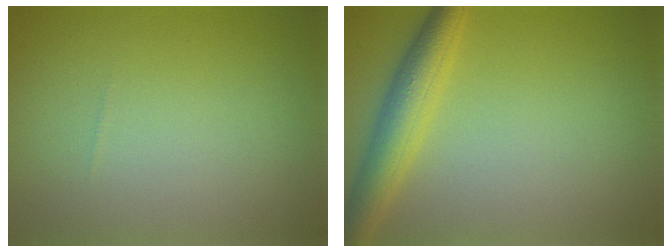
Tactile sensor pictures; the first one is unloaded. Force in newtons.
{"total": 4.3, "press": 4.3, "slide": 0.1}